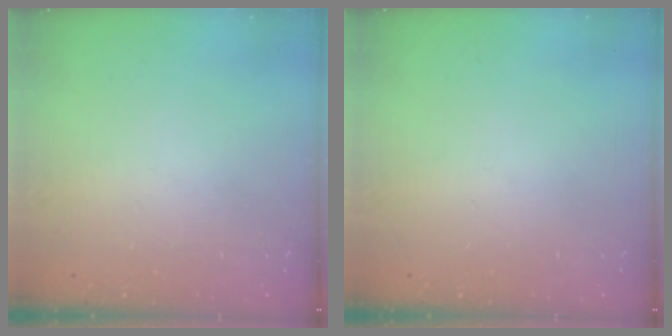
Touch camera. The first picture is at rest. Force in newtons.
{"total": 0.0}